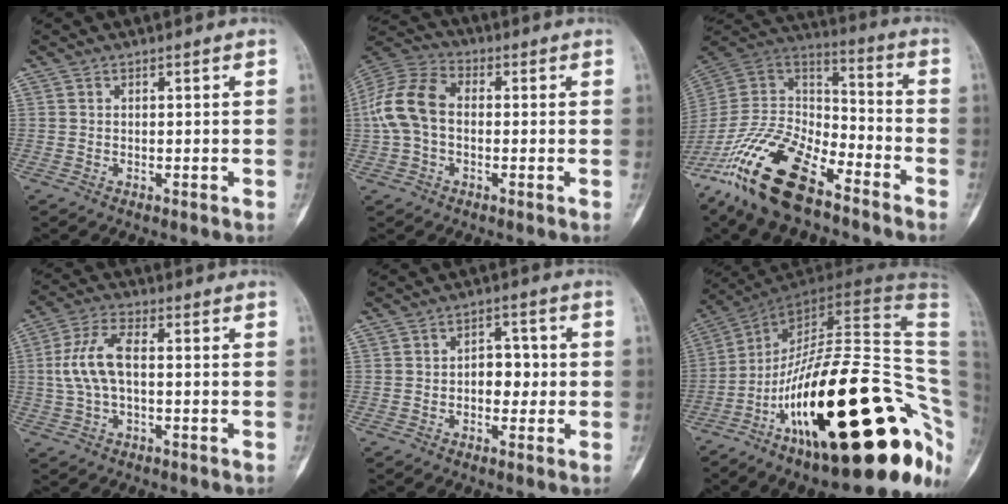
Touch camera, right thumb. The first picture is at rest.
{"total": 12.1, "force": [-0.5, 8.4, 8.8], "torque": [-0.180, 0.034, -0.020]}
{"total": 22.1, "force": [-14.6, 9.1, 13.8], "torque": [-0.271, 0.062, -0.277]}
{"total": 9.3, "force": [0.3, 4.6, 8.1], "torque": [-0.177, 0.024, 0.003]}
{"total": 5.5, "force": [-0.5, 3.9, 3.8], "torque": [-0.020, 0.019, -0.011]}
{"total": 36.8, "force": [-10.1, 12.2, 33.2], "torque": [-0.403, 0.089, -0.155]}